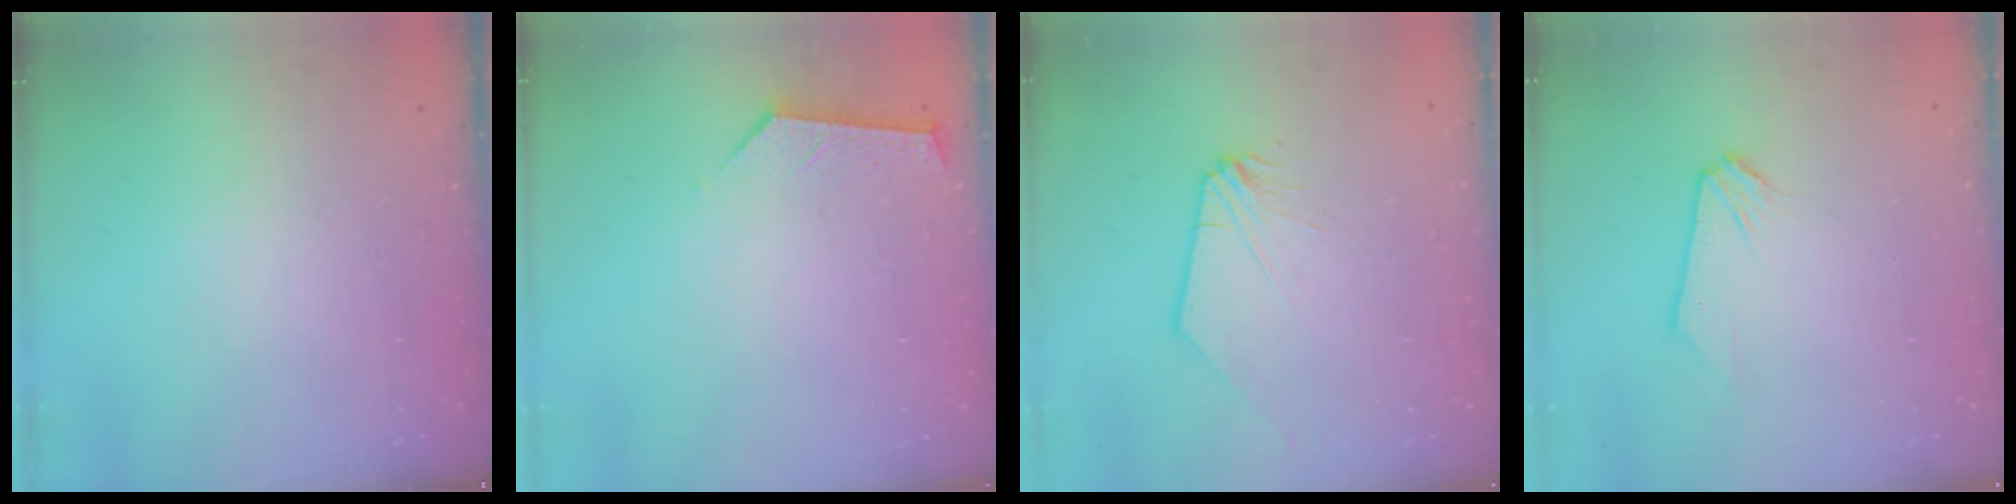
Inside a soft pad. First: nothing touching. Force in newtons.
{"total": 3.7, "press": 3.6, "slide": 0.5}
{"total": 0.0}
{"total": 0.0}